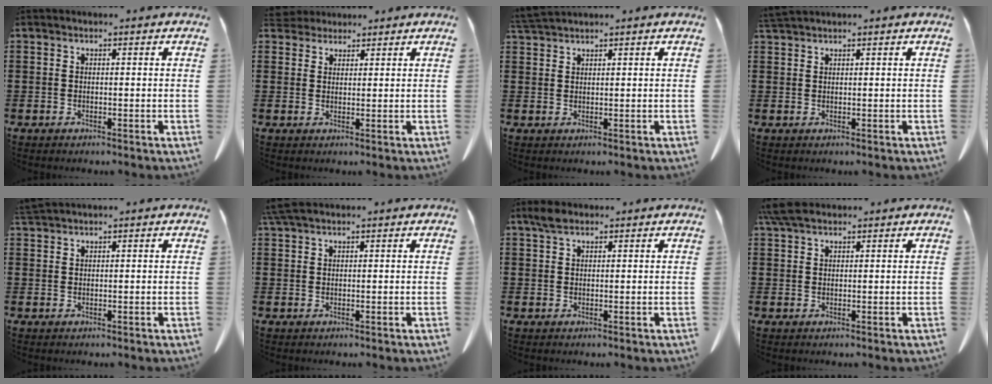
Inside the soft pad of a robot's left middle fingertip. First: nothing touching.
{"total": 2.6, "force": [2.5, 0.9, 0.2], "torque": [-0.012, -0.001, 0.048]}
{"total": 2.5, "force": [2.3, -0.1, 0.7], "torque": [-0.021, -0.003, 0.047]}
{"total": 1.6, "force": [1.5, 0.0, 0.6], "torque": [-0.016, -0.002, 0.030]}
{"total": 1.5, "force": [1.4, -0.2, 0.4], "torque": [-0.012, -0.003, 0.029]}
{"total": 2.4, "force": [1.9, 0.3, 1.4], "torque": [-0.033, 0.001, 0.036]}
{"total": 2.2, "force": [1.5, 1.0, 1.3], "torque": [-0.031, 0.003, 0.028]}
{"total": 3.7, "force": [2.8, 1.3, 2.0], "torque": [-0.049, 0.005, 0.055]}